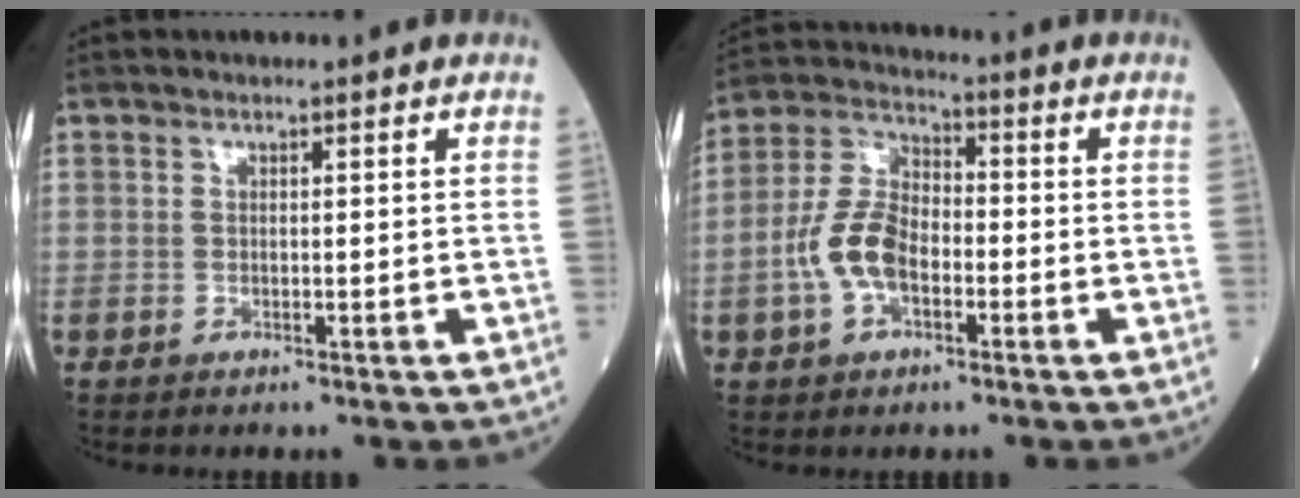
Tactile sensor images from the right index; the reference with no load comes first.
{"total": 9.1, "force": [-2.5, 5.1, 7.2], "torque": [-0.167, 0.019, -0.053]}